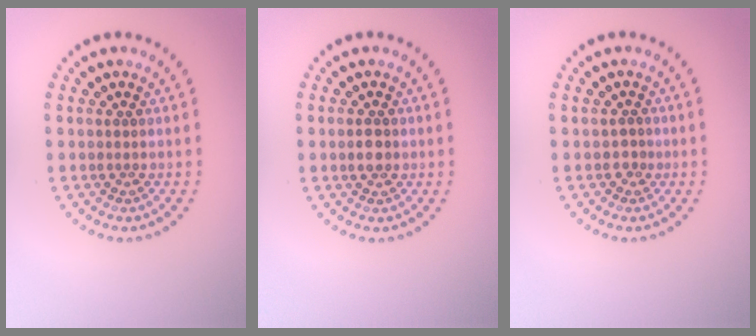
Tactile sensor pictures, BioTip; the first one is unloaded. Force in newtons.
{"total": 1.5, "press": 1.5, "slide": 0.2}
{"total": 0.9, "press": 0.8, "slide": 0.4}